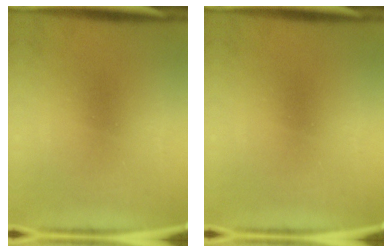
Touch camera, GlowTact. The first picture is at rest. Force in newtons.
{"total": 0.0}